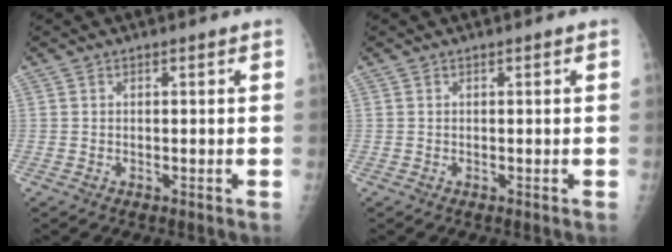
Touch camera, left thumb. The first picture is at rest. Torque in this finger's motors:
{"motor_torque": [0.00, 0.00, -0.02, 0.01, 0.00]}